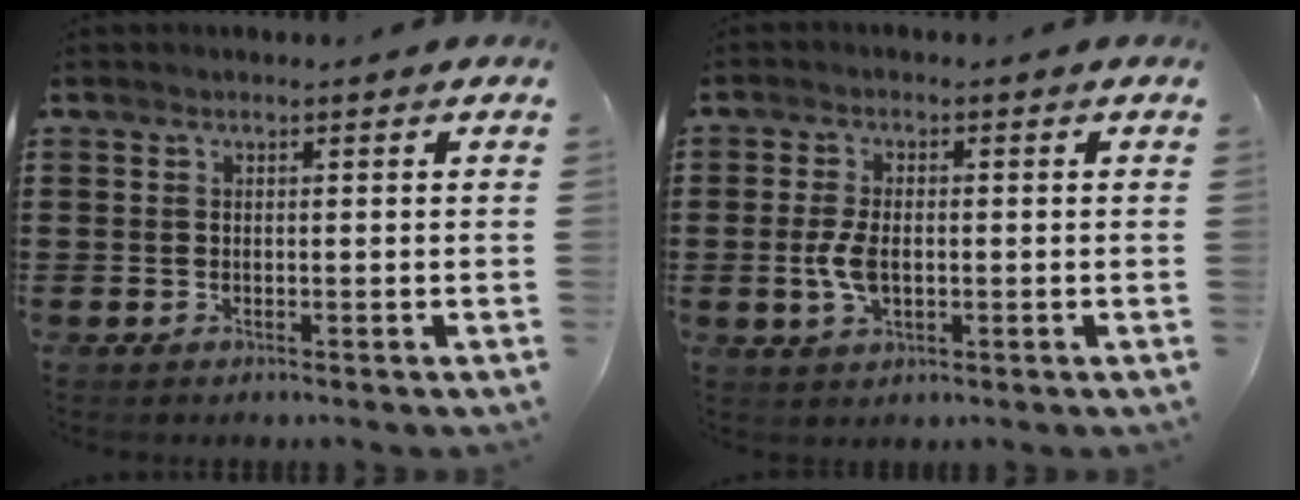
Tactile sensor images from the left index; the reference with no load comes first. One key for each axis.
{"total": 4.7, "fx": -0.4, "fy": 2.5, "fz": 4.0, "tx": -0.096, "ty": -0.002, "tz": -0.013}